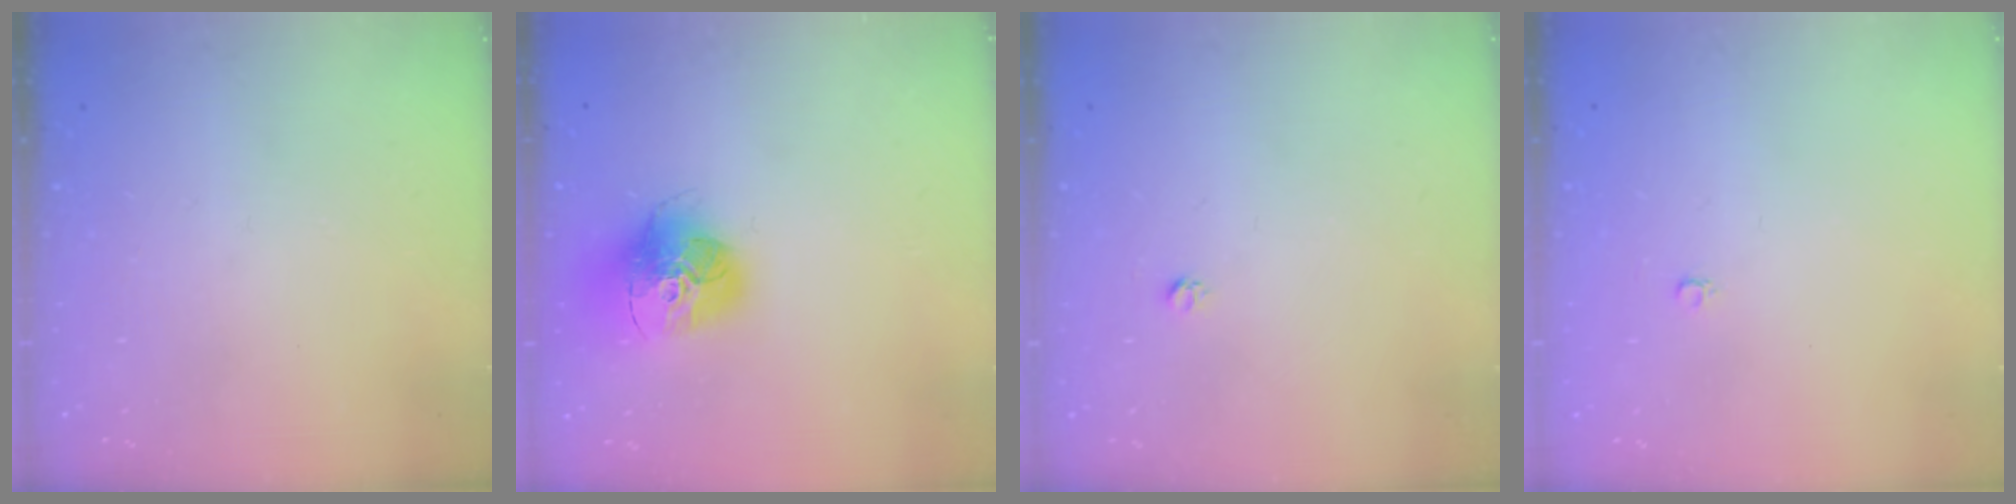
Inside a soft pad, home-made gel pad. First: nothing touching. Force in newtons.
{"total": 16.5, "press": 16.4, "slide": 1.5}
{"total": 2.7, "press": 2.7, "slide": 0.3}
{"total": 2.4, "press": 2.4, "slide": 0.2}